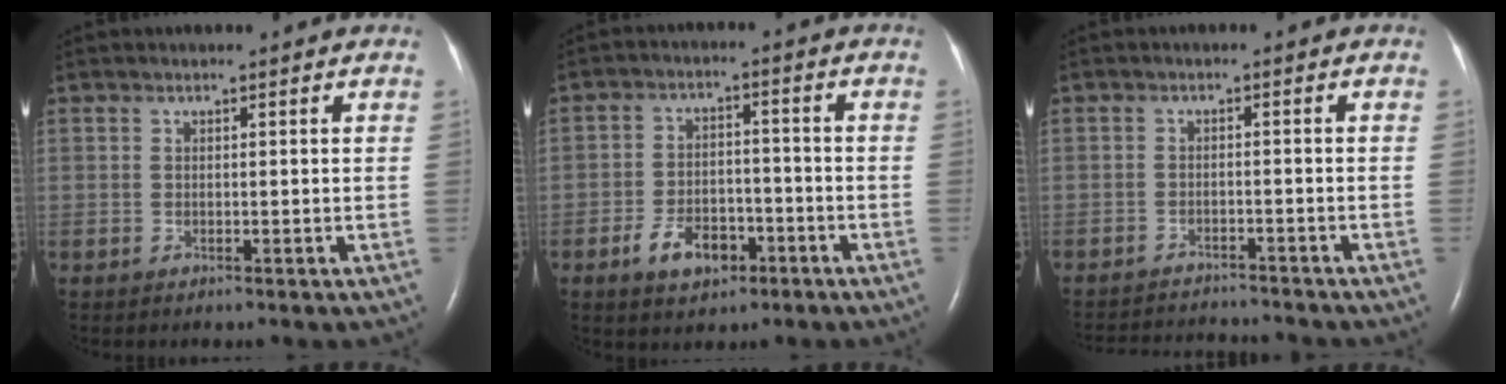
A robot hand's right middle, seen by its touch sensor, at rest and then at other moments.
{"total": 6.6, "force": [-3.5, 3.9, 4.1], "torque": [-0.080, 0.008, -0.055]}
{"total": 10.3, "force": [-10.0, 1.2, 2.3], "torque": [-0.043, -0.003, -0.139]}